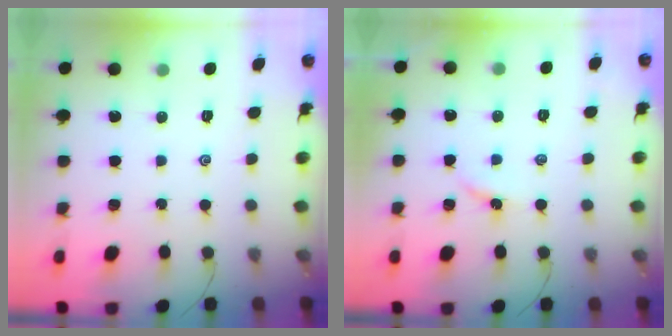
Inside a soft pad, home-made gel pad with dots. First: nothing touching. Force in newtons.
{"total": 2.7, "press": 2.7, "slide": 0.3}